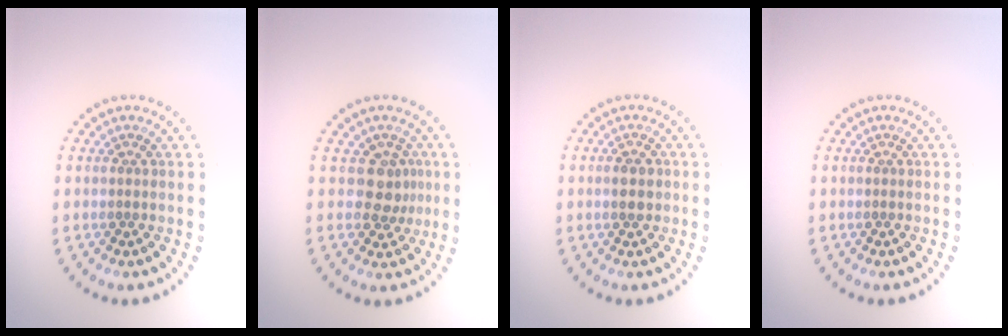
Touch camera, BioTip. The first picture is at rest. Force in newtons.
{"total": 2.7, "press": 2.2, "slide": 1.6}
{"total": 2.2, "press": 2.2, "slide": 0.1}
{"total": 0.0}